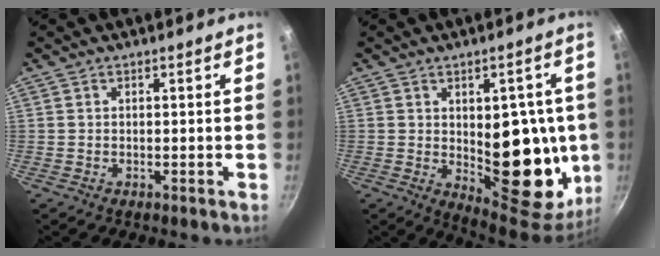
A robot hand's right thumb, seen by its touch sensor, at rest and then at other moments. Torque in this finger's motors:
{"motor_torque": [-0.64, 1.58, 1.43, 0.15, 0.08]}